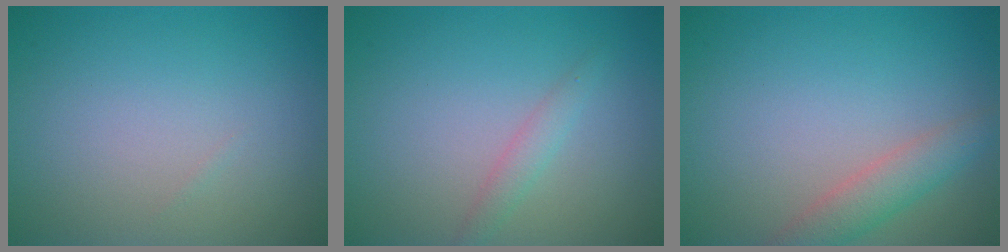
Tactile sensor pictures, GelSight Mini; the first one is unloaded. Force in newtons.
{"total": 1.4, "press": 1.4, "slide": 0.0}
{"total": 2.9, "press": 2.9, "slide": 0.1}